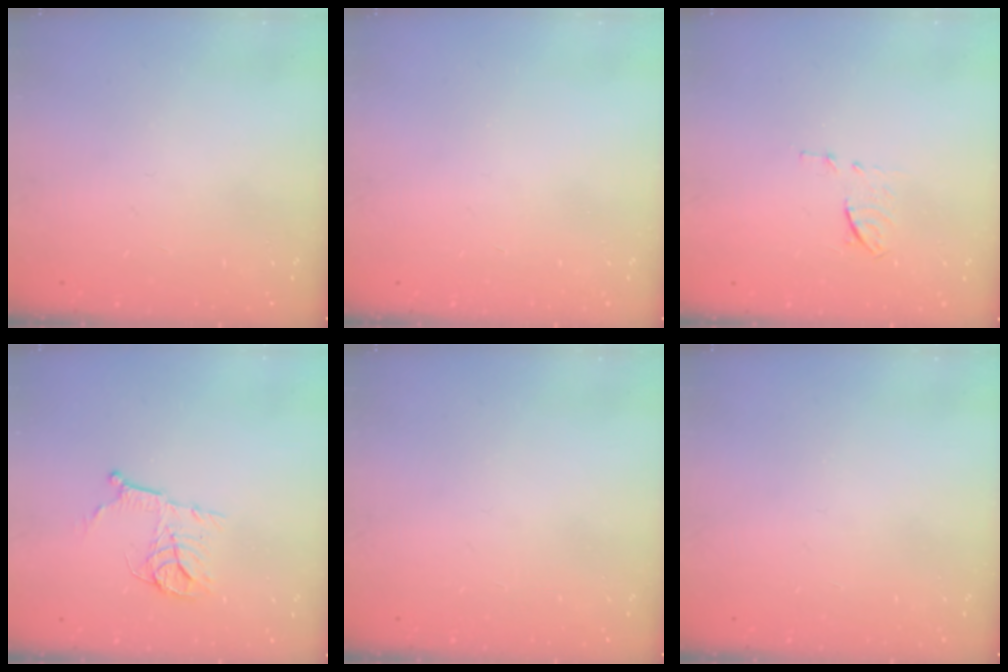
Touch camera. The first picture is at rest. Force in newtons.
{"total": 0.0}
{"total": 6.2, "press": 6.1, "slide": 1.0}
{"total": 10.4, "press": 10.4, "slide": 0.6}
{"total": 0.0}
{"total": 0.0}